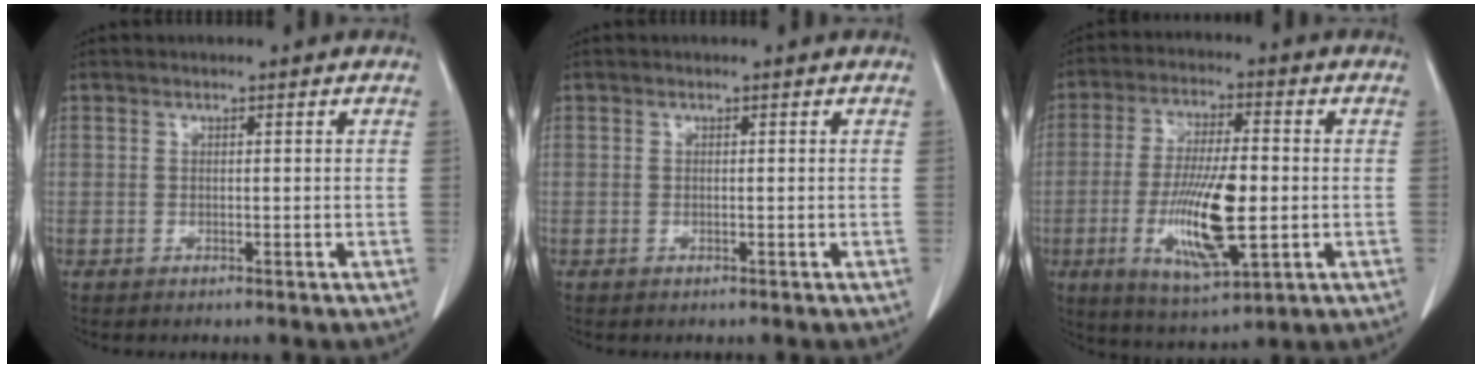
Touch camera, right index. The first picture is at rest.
{"total": 0.0}
{"total": 13.5, "force": [-2.4, 3.2, 12.9], "torque": [-0.248, -0.013, -0.037]}